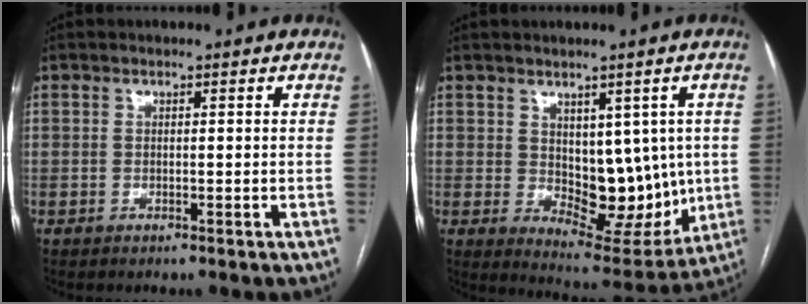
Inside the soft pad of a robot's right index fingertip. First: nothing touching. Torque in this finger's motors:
{"motor_torque": [0.05, 0.13, 0.06, 0.02]}